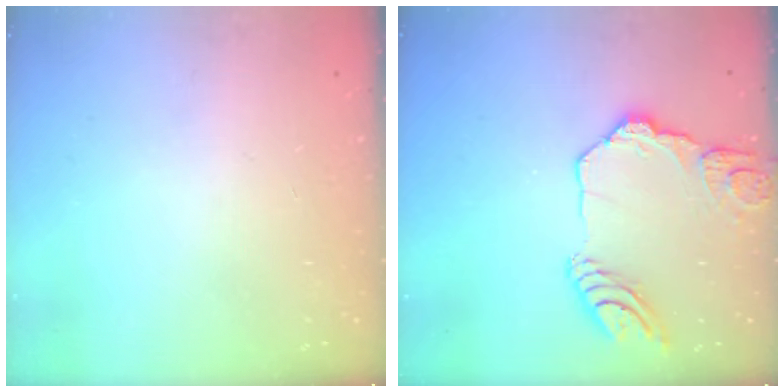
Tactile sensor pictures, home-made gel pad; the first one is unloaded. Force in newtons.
{"total": 15.7, "press": 15.6, "slide": 2.0}